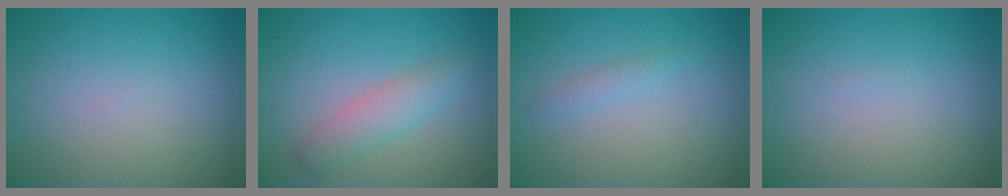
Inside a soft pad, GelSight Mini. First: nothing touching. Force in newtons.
{"total": 2.9, "press": 2.9, "slide": 0.1}
{"total": 1.1, "press": 1.1, "slide": 0.0}
{"total": 0.0}